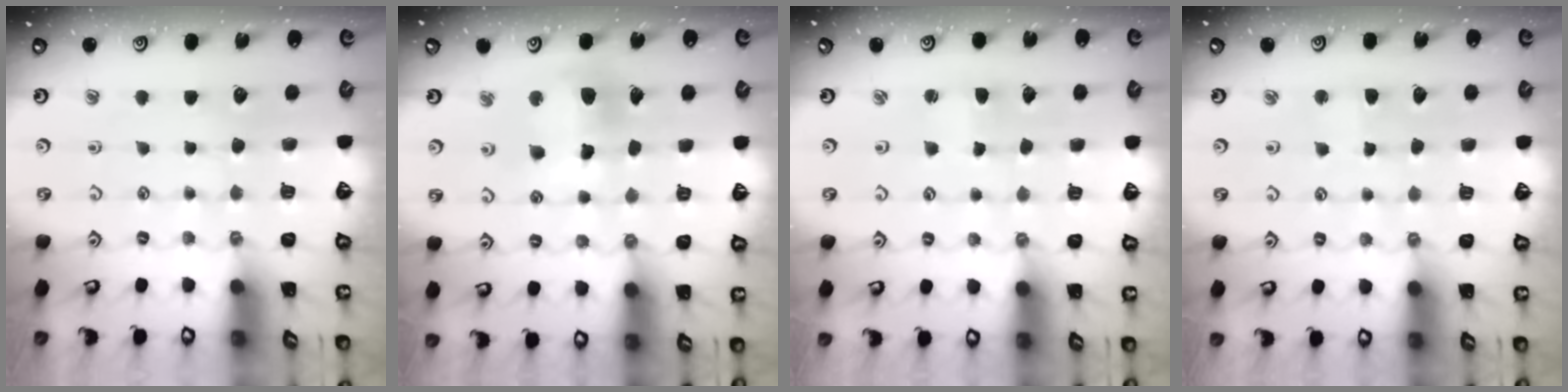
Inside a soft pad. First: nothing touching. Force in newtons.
{"total": 10.9, "press": 10.7, "slide": 1.9}
{"total": 1.5, "press": 1.5, "slide": 0.2}
{"total": 2.4, "press": 2.4, "slide": 0.5}